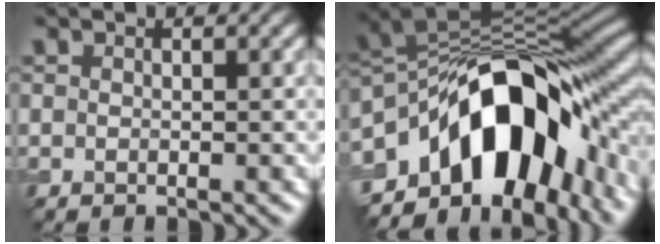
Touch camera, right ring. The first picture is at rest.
{"total": 14.6, "force": [-5.2, 8.5, 10.7], "torque": [-0.153, 0.016, -0.087]}